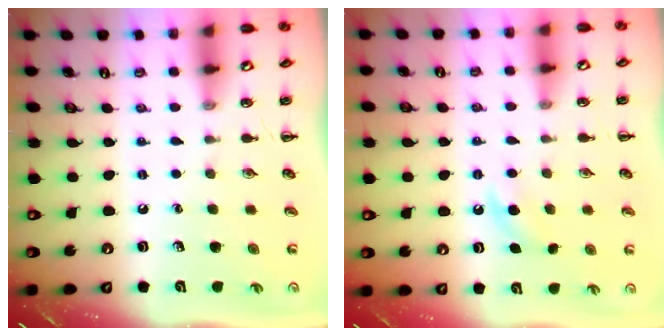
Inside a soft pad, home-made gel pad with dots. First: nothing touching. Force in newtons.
{"total": 6.1, "press": 5.8, "slide": 1.8}